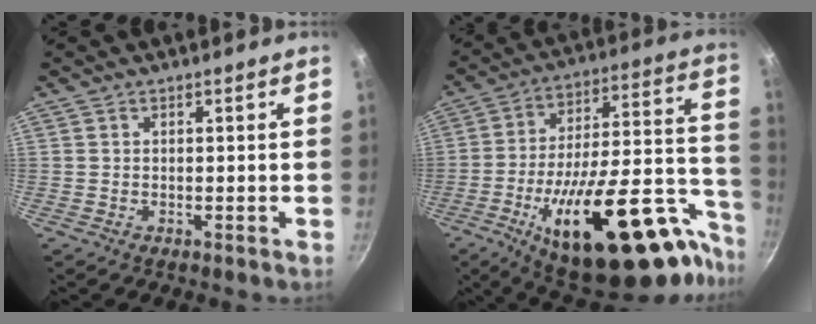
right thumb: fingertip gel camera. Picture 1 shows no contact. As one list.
[{"total": 34.4, "force": [-17.2, 13.6, 26.5], "torque": [-0.336, 0.084, -0.250]}]